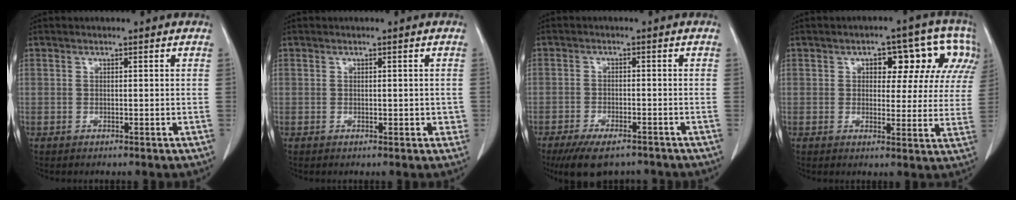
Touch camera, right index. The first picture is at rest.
{"total": 1.8, "force": [-0.1, 1.1, 1.4], "torque": [-0.015, 0.004, 0.000]}
{"total": 9.0, "force": [-7.0, 3.3, 4.6], "torque": [-0.071, -0.008, -0.107]}
{"total": 11.7, "force": [4.4, 5.6, 9.3], "torque": [-0.094, 0.036, 0.050]}